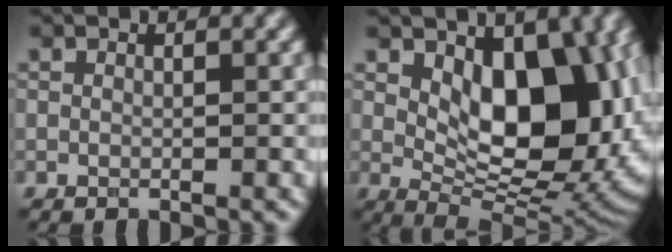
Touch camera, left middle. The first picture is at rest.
{"total": 12.7, "force": [1.9, 7.3, 10.2], "torque": [-0.110, -0.008, 0.034]}